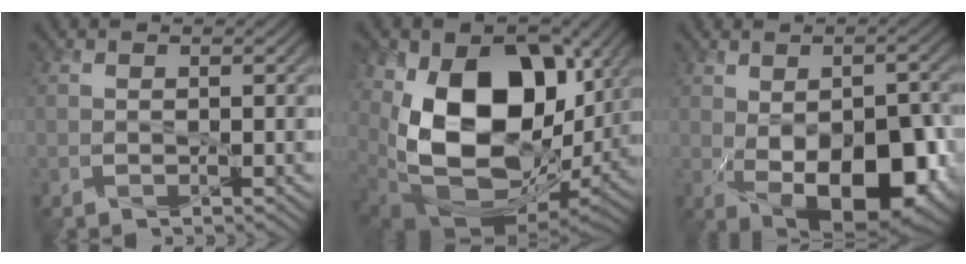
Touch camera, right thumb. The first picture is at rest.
{"total": 19.6, "force": [2.5, 13.2, 14.2], "torque": [-0.268, -0.050, 0.072]}
{"total": 13.9, "force": [-3.5, 7.6, 11.1], "torque": [-0.155, -0.023, -0.041]}